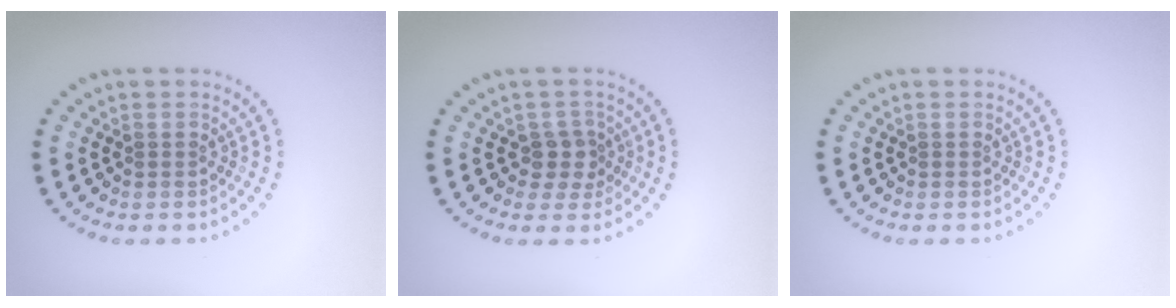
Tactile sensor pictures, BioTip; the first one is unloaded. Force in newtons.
{"total": 2.1, "press": 1.7, "slide": 1.1}
{"total": 0.0}